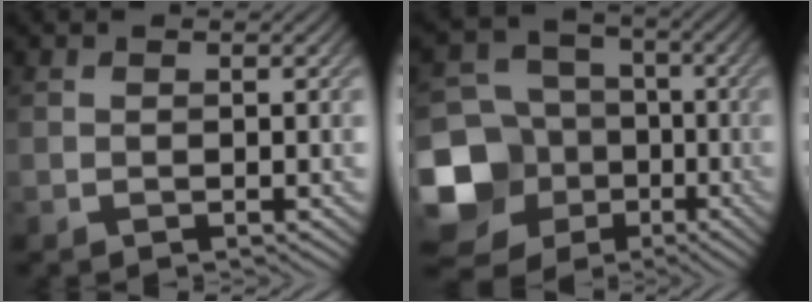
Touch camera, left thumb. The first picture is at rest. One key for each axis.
{"total": 16.4, "fx": -5.4, "fy": 14.4, "fz": 5.9, "tx": -0.203, "ty": -0.028, "tz": -0.107}